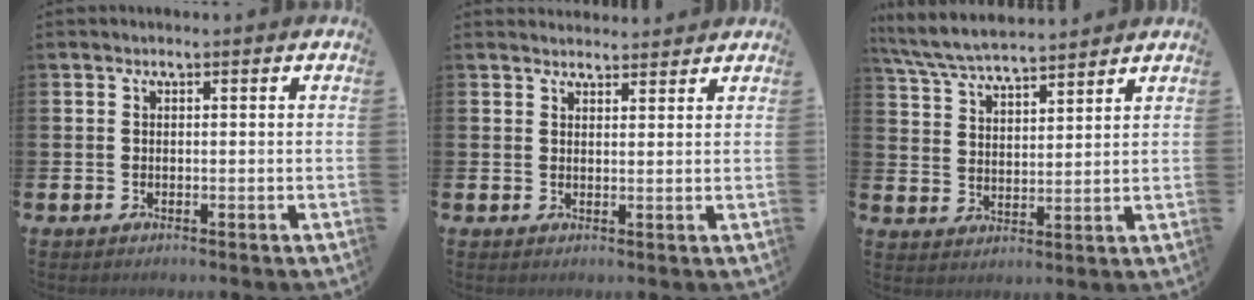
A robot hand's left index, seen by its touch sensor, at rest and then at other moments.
{"total": 2.4, "force": [2.3, 0.5, -0.2], "torque": [0.011, -0.014, 0.040]}
{"total": 6.3, "force": [6.1, 0.6, 1.4], "torque": [-0.051, -0.030, 0.110]}